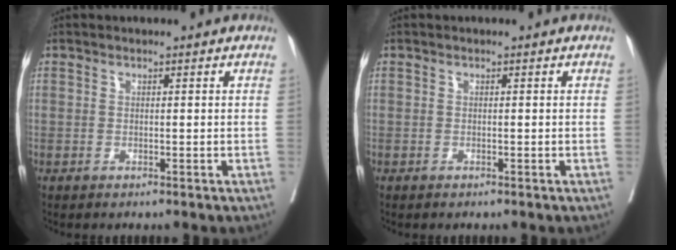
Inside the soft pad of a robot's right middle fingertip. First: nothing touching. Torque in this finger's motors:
{"motor_torque": [-0.31, 0.12, -0.05, 0.01]}